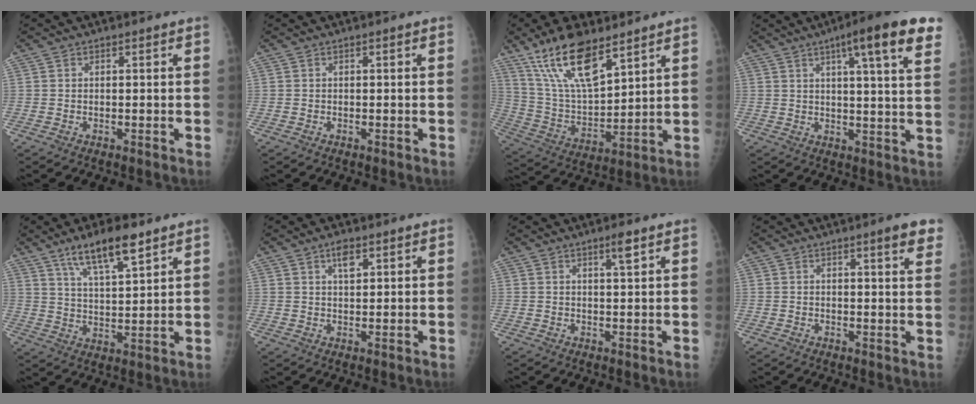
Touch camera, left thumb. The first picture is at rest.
{"total": 0.0}
{"total": 16.0, "force": [10.7, 5.6, 10.5], "torque": [-0.177, -0.048, 0.216]}
{"total": 15.1, "force": [8.3, 1.8, 12.5], "torque": [-0.165, -0.021, 0.101]}
{"total": 10.8, "force": [7.1, 2.7, 7.6], "torque": [-0.125, -0.031, 0.130]}
{"total": 3.2, "force": [1.8, 1.4, 2.2], "torque": [-0.031, -0.007, 0.031]}
{"total": 2.4, "force": [1.5, 0.2, 1.9], "torque": [-0.031, -0.010, 0.025]}
{"total": 5.2, "force": [3.3, 0.6, 4.0], "torque": [-0.040, -0.011, 0.037]}